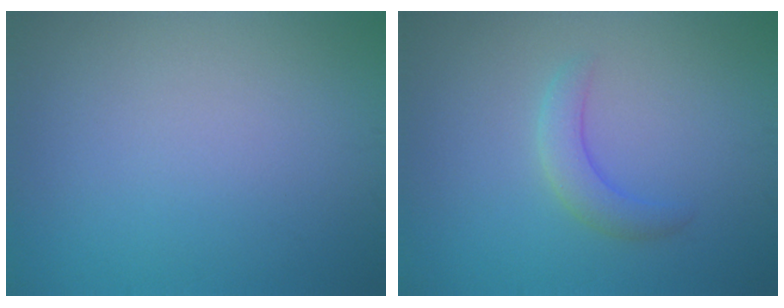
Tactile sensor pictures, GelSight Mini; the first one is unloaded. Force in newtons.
{"total": 2.3, "press": 2.2, "slide": 0.2}